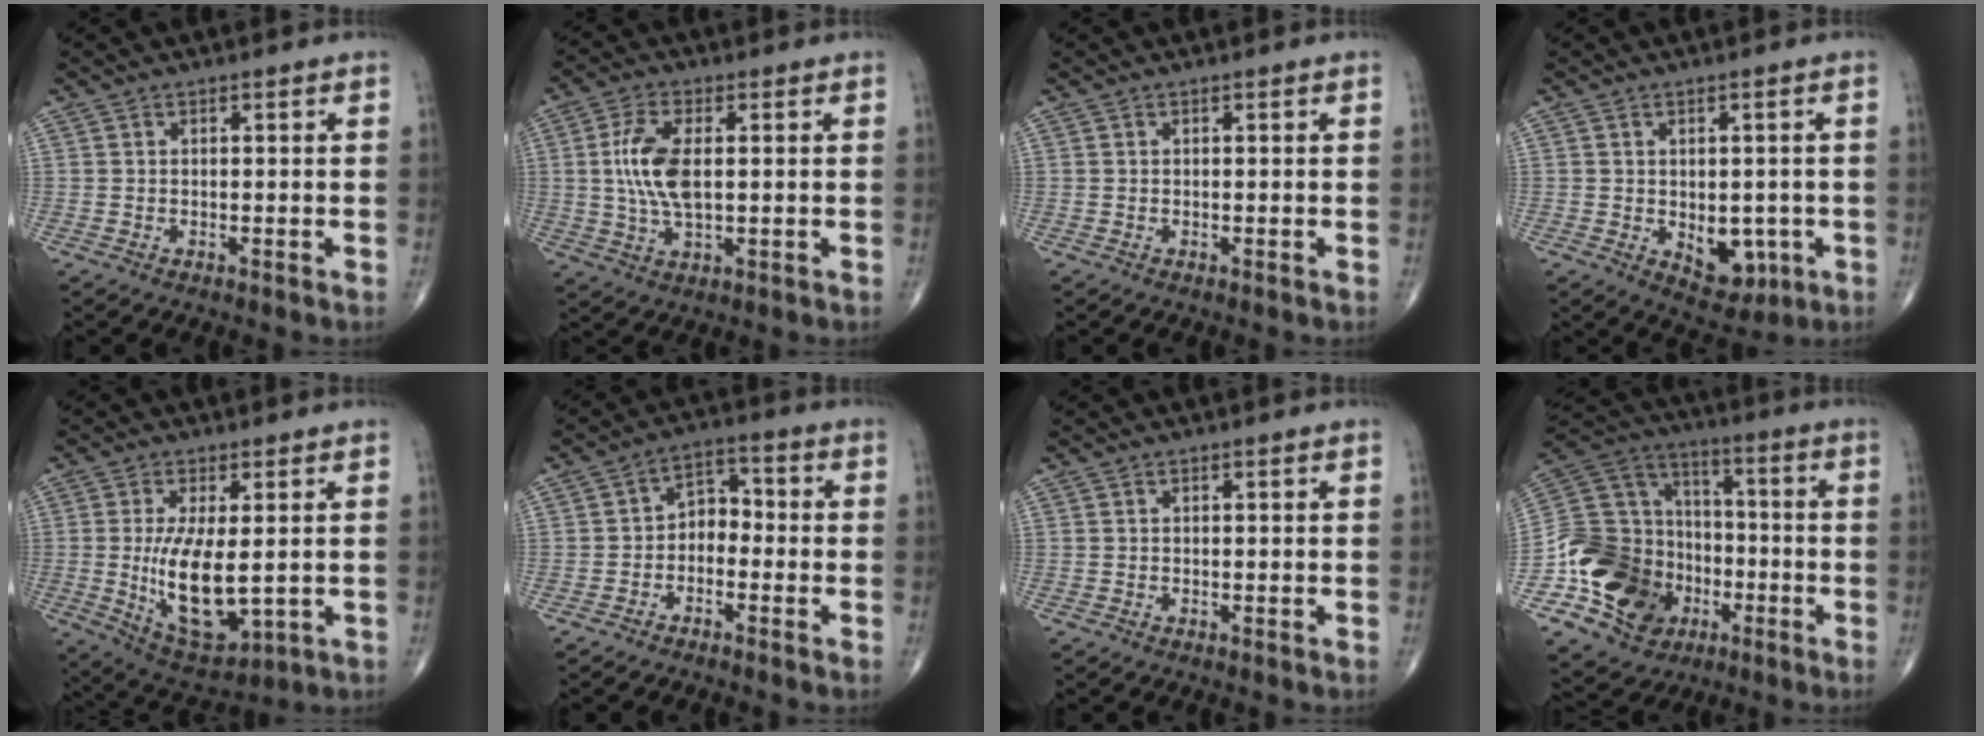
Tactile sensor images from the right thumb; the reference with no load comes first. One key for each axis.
{"total": 9.4, "fx": 0.8, "fy": 4.3, "fz": 8.3, "tx": -0.179, "ty": -0.003, "tz": 0.018}
{"total": 0.0}
{"total": 7.4, "fx": -1.6, "fy": 5.0, "fz": 5.3, "tx": -0.036, "ty": -0.003, "tz": -0.008}
{"total": 12.9, "fx": -0.5, "fy": 5.4, "fz": 11.7, "tx": -0.208, "ty": -0.026, "tz": 0.007}
{"total": 5.2, "fx": -1.6, "fy": 3.7, "fz": 3.3, "tx": -0.034, "ty": 0.033, "tz": -0.042}
{"total": 0.0}
{"total": 21.4, "fx": -7.5, "fy": 17.4, "fz": 9.9, "tx": -0.167, "ty": 0.082, "tz": -0.125}